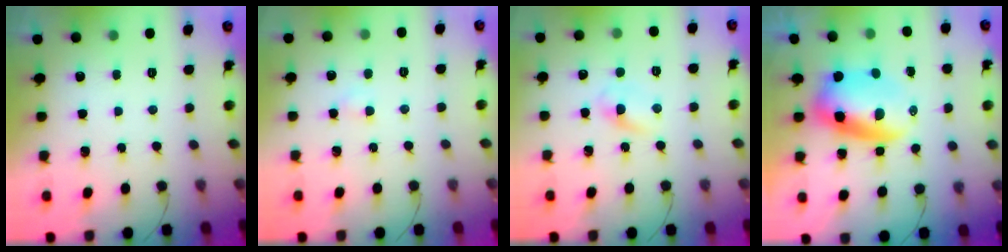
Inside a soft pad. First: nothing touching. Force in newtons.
{"total": 2.2, "press": 2.0, "slide": 0.8}
{"total": 2.9, "press": 2.7, "slide": 1.2}
{"total": 7.7, "press": 7.3, "slide": 2.2}